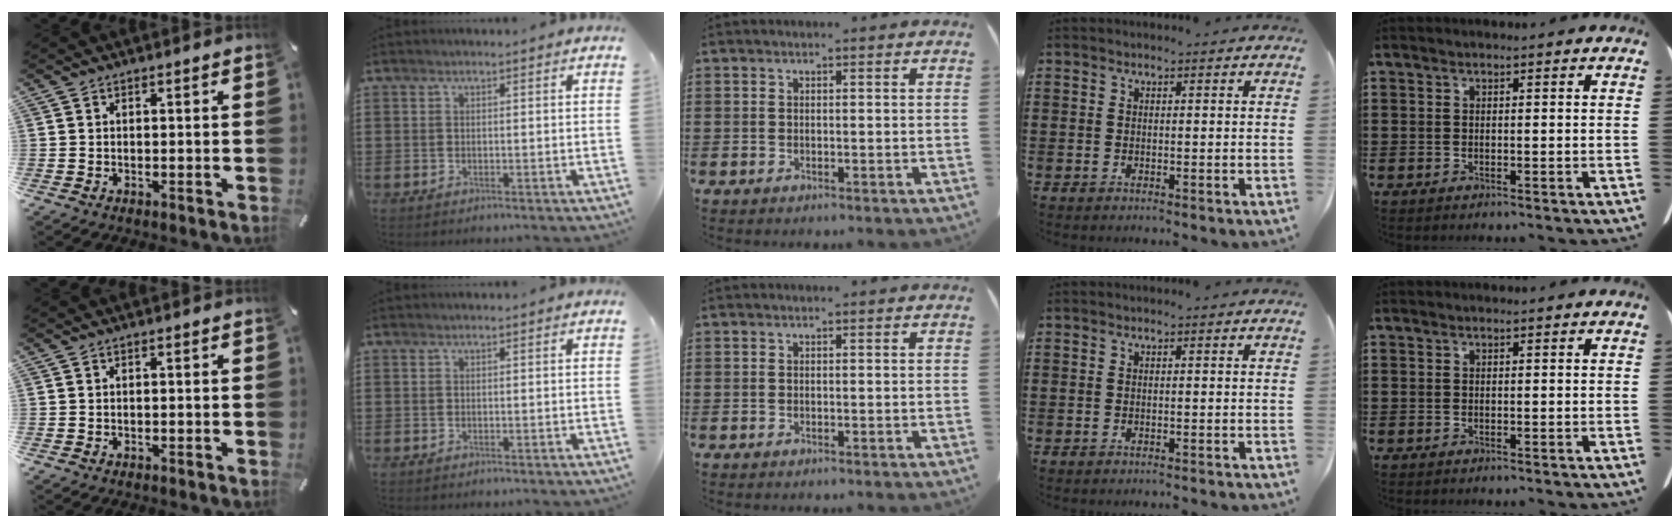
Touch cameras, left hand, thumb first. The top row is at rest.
{"ring": {"total": 0.6, "force": [-0.6, -0.1, 0.2], "torque": [-0.005, -0.002, -0.011]}}